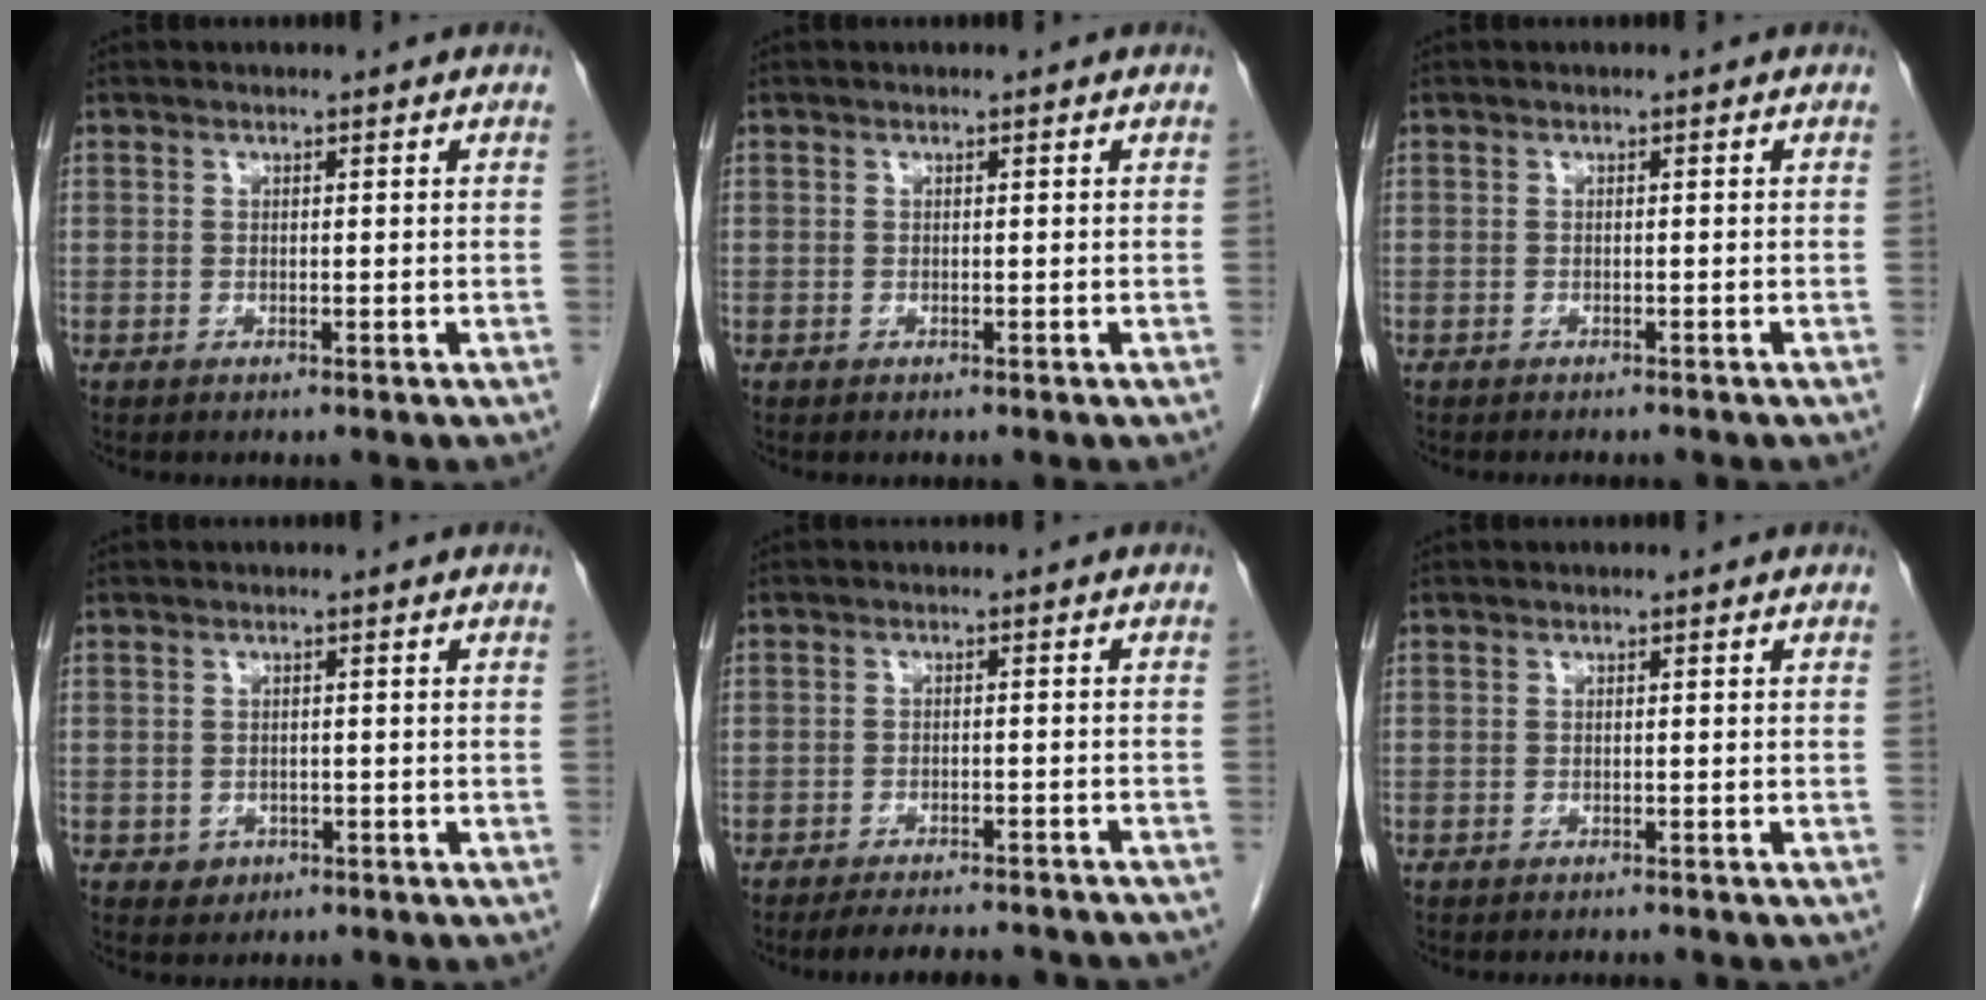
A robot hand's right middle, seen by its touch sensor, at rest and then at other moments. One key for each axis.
{"total": 0.0}
{"total": 2.5, "fx": -2.3, "fy": 0.4, "fz": 0.9, "tx": -0.016, "ty": -0.006, "tz": -0.026}
{"total": 1.8, "fx": -0.8, "fy": 1.6, "fz": 0.4, "tx": -0.004, "ty": 0.005, "tz": -0.005}
{"total": 13.4, "fx": -12.2, "fy": 2.7, "fz": 4.9, "tx": -0.071, "ty": -0.003, "tz": -0.145}
{"total": 1.4, "fx": -1.4, "fy": 0.1, "fz": 0.2, "tx": -0.007, "ty": -0.006, "tz": -0.015}